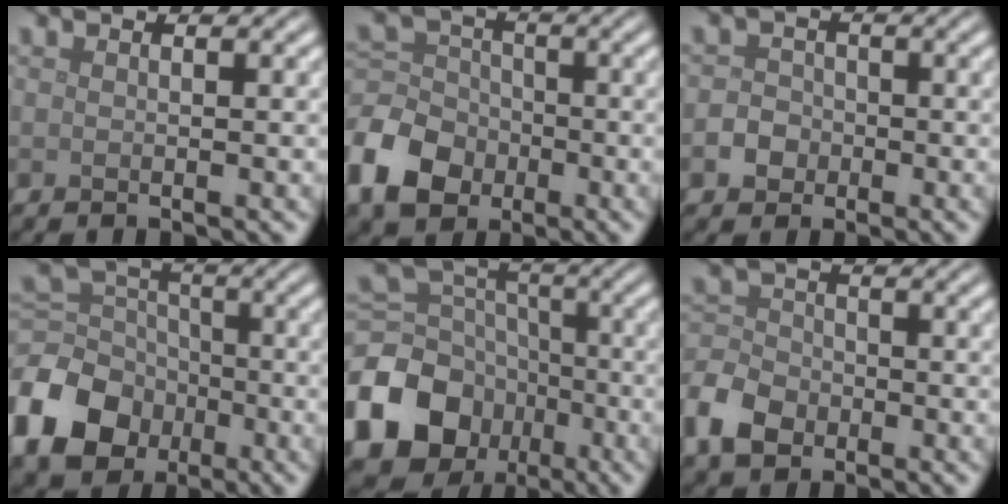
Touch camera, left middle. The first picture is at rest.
{"total": 7.8, "force": [-3.6, 5.8, 3.7], "torque": [-0.085, 0.001, -0.091]}
{"total": 2.3, "force": [-0.8, 2.1, 0.8], "torque": [0.005, 0.001, -0.020]}
{"total": 10.0, "force": [-4.4, 7.6, 4.8], "torque": [-0.121, -0.010, -0.104]}
{"total": 13.2, "force": [-5.6, 10.8, 5.1], "torque": [-0.143, -0.012, -0.112]}
{"total": 5.4, "force": [-2.9, 3.8, 2.6], "torque": [-0.063, -0.002, -0.072]}